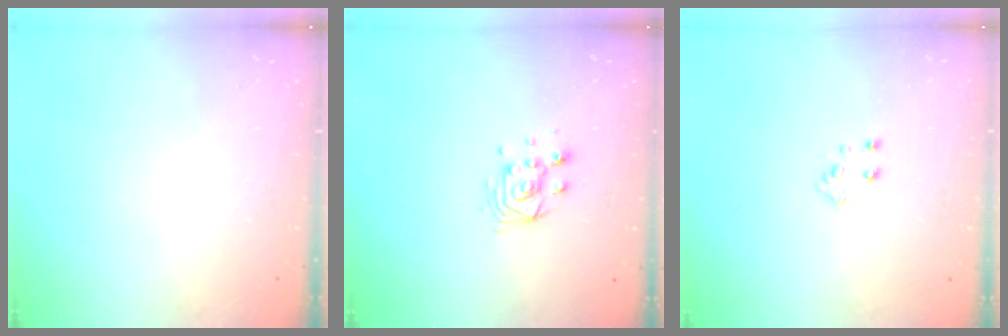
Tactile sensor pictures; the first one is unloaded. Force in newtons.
{"total": 6.4, "press": 6.4, "slide": 0.3}
{"total": 4.8, "press": 4.8, "slide": 0.4}